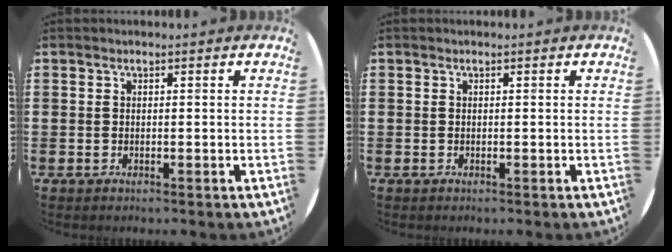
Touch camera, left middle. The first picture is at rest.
{"total": 0.0}